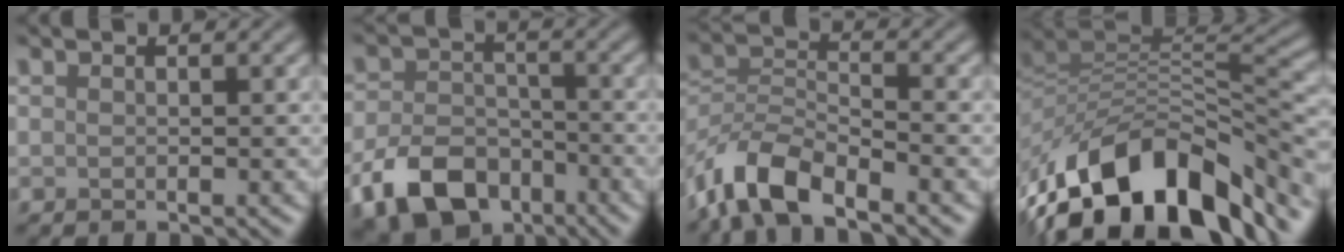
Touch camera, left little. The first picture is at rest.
{"total": 7.8, "force": [-4.3, 4.9, 4.2], "torque": [-0.084, -0.010, -0.077]}
{"total": 7.4, "force": [-5.3, 2.8, 4.3], "torque": [-0.078, -0.001, -0.114]}
{"total": 13.9, "force": [-8.0, 6.9, 9.0], "torque": [-0.159, 0.019, -0.144]}